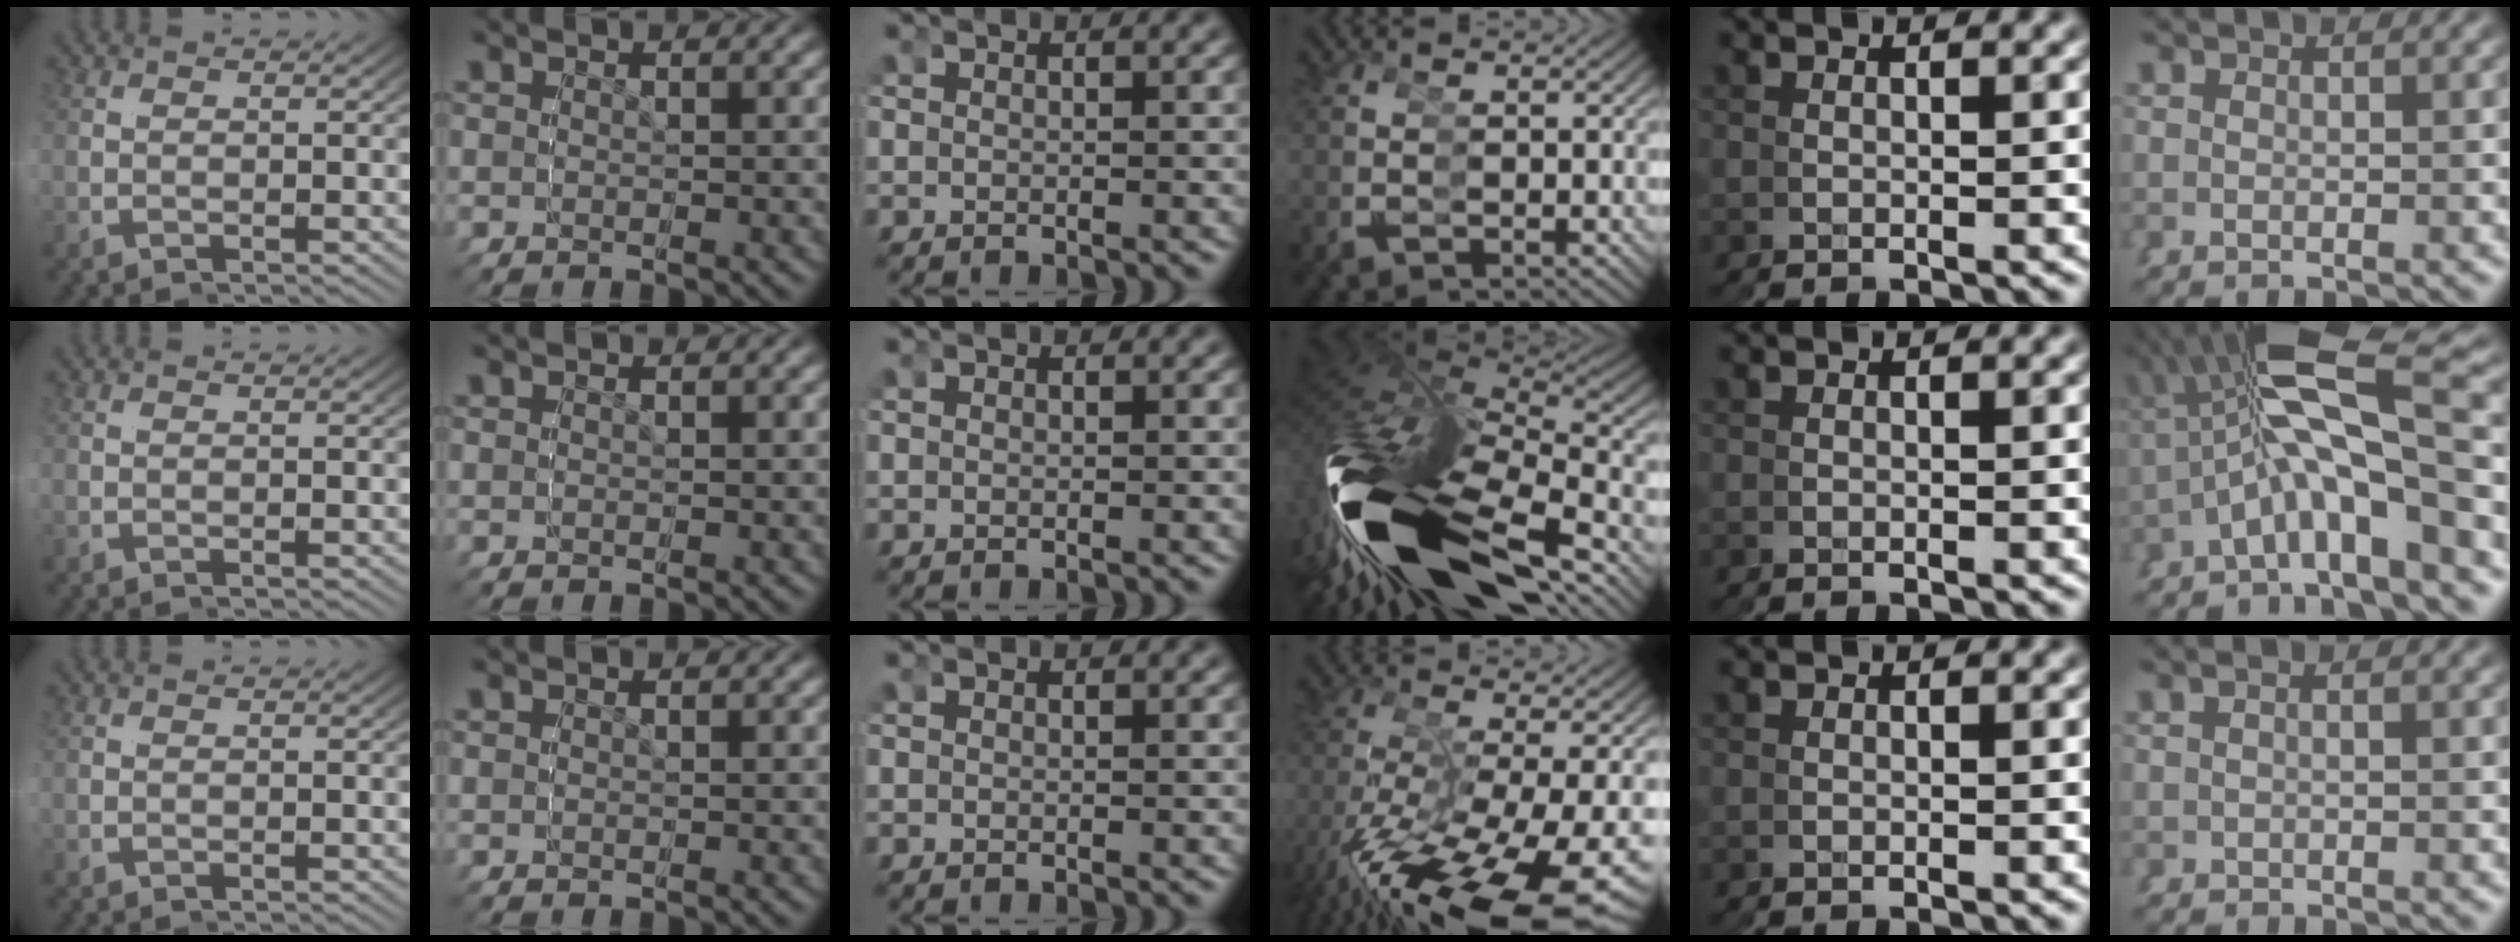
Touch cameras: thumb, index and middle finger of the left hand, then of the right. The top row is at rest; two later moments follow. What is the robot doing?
{"motion": "grasp_and_lifting", "object": "glasses"}